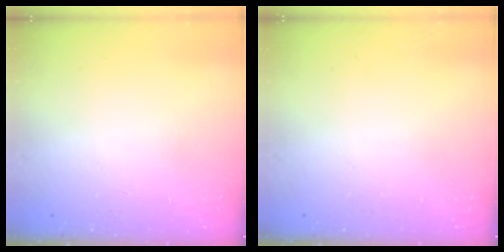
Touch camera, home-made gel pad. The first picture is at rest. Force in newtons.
{"total": 0.0}